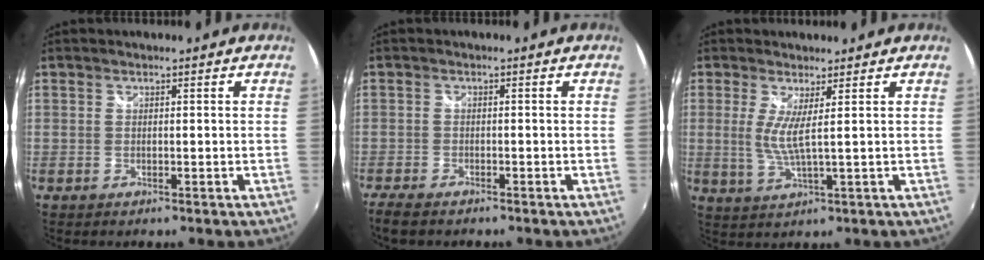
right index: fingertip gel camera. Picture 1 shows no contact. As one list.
[{"total": 5.1, "force": [-4.3, 1.5, 2.3], "torque": [-0.062, -0.023, -0.081]}, {"total": 4.2, "force": [0.9, -0.2, 4.1], "torque": [-0.089, -0.013, 0.013]}]